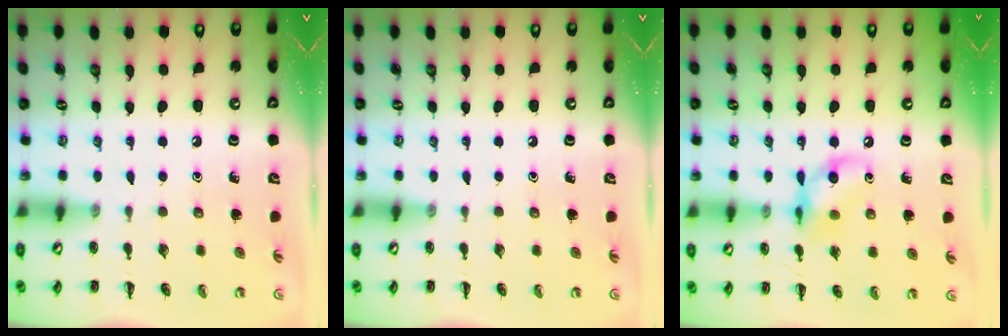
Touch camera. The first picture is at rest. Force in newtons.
{"total": 0.0}
{"total": 10.5, "press": 10.4, "slide": 1.5}